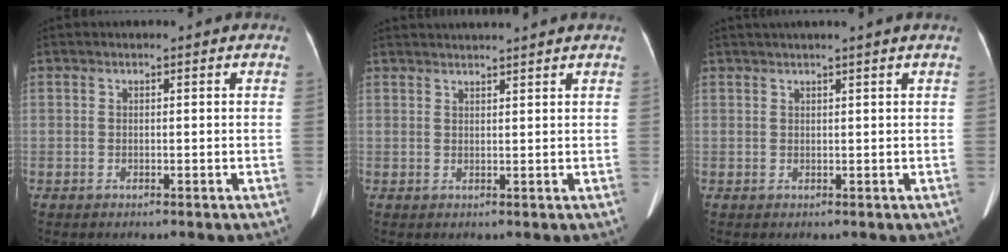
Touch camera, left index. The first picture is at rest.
{"total": 5.6, "force": [5.2, -0.9, 1.9], "torque": [-0.021, 0.028, 0.067]}
{"total": 3.6, "force": [2.8, -1.1, 1.8], "torque": [-0.021, 0.018, 0.045]}